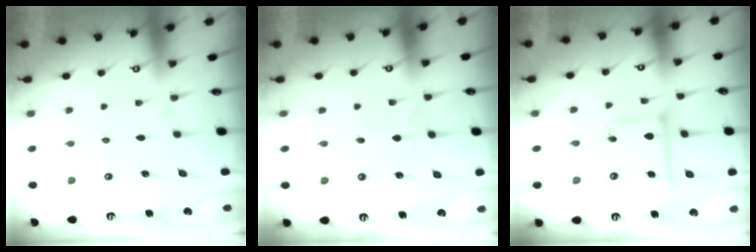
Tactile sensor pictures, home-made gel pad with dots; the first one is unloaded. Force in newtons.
{"total": 1.6, "press": 1.6, "slide": 0.1}
{"total": 10.4, "press": 10.4, "slide": 0.9}